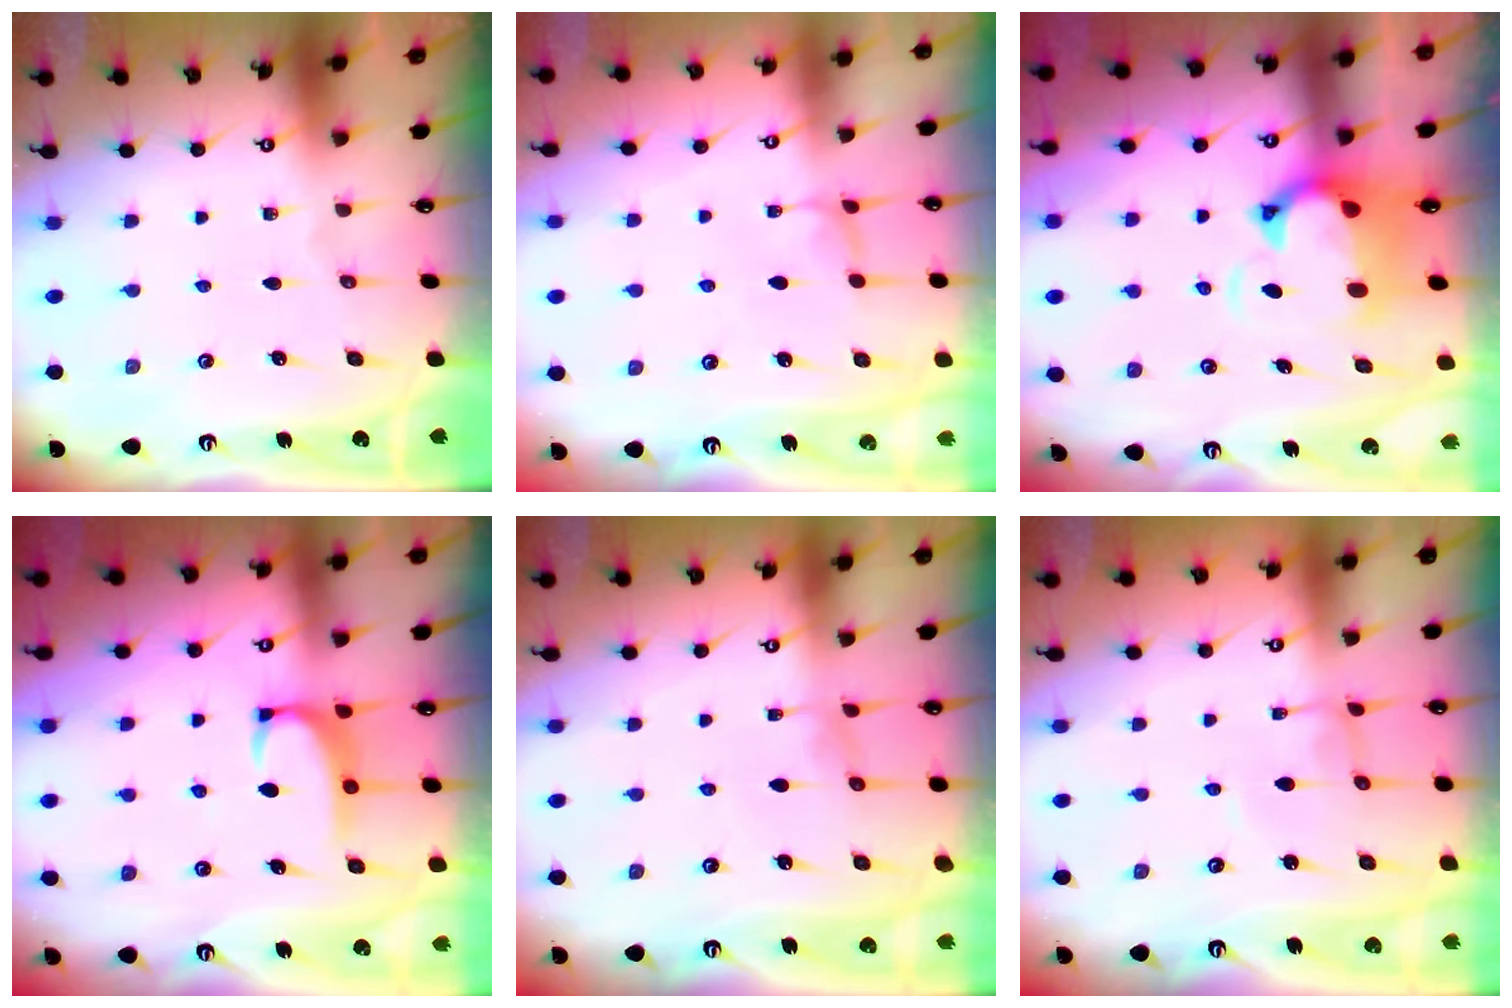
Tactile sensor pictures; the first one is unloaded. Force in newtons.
{"total": 2.3, "press": 2.3, "slide": 0.3}
{"total": 3.0, "press": 2.7, "slide": 1.4}
{"total": 2.3, "press": 2.3, "slide": 0.6}
{"total": 0.7, "press": 0.4, "slide": 0.5}
{"total": 2.0, "press": 2.0, "slide": 0.1}